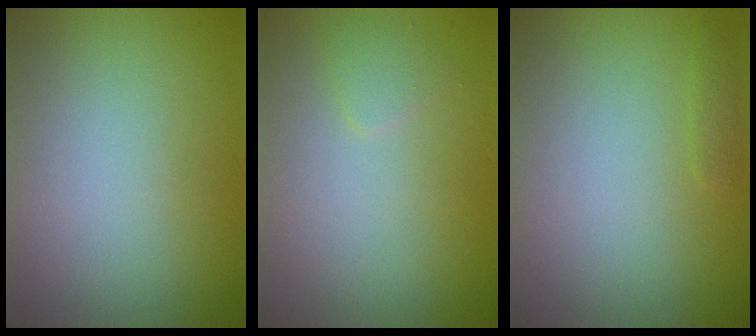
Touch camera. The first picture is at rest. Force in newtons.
{"total": 0.9, "press": 0.9, "slide": 0.1}
{"total": 0.7, "press": 0.7, "slide": 0.1}